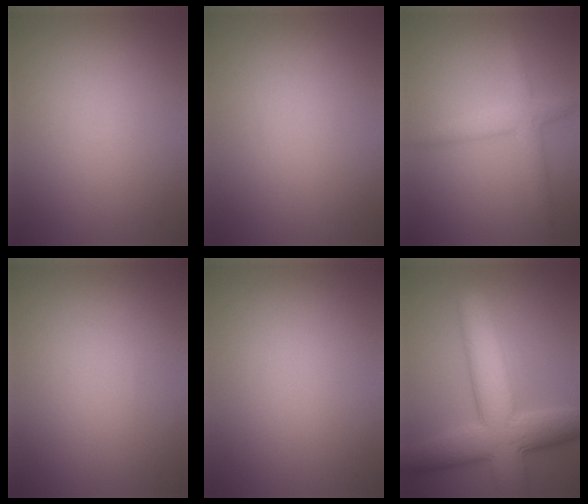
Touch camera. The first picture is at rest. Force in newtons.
{"total": 0.0}
{"total": 3.1, "press": 3.1, "slide": 0.2}
{"total": 0.0}
{"total": 0.0}
{"total": 10.5, "press": 10.4, "slide": 0.4}